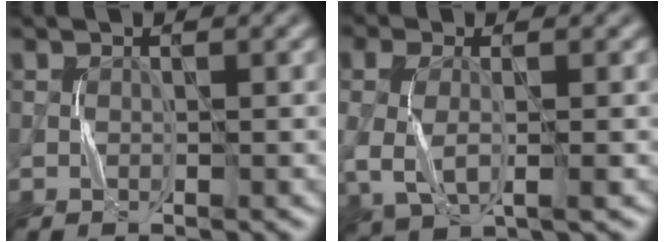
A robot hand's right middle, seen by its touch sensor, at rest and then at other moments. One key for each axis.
{"total": 4.3, "fx": 0.0, "fy": 2.4, "fz": 3.6, "tx": -0.093, "ty": 0.001, "tz": -0.003}